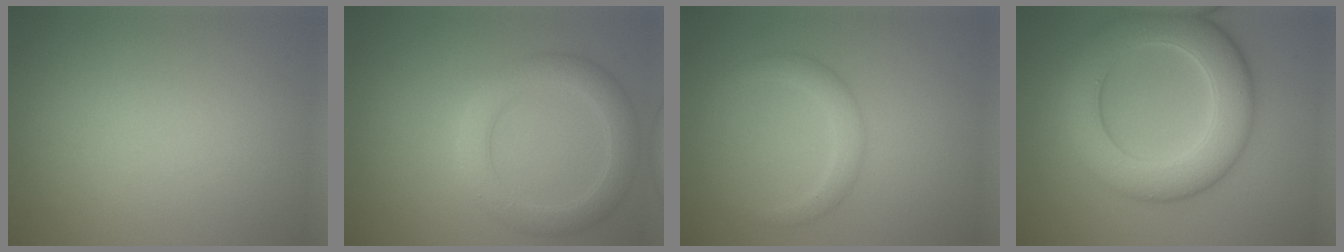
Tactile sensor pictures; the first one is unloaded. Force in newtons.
{"total": 4.0, "press": 4.0, "slide": 0.2}
{"total": 2.1, "press": 2.1, "slide": 0.1}
{"total": 8.7, "press": 8.7, "slide": 0.2}